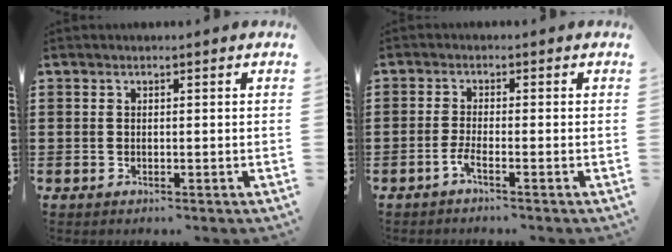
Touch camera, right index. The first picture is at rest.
{"total": 2.2, "force": [-1.5, -0.1, 1.7], "torque": [-0.038, -0.008, -0.030]}